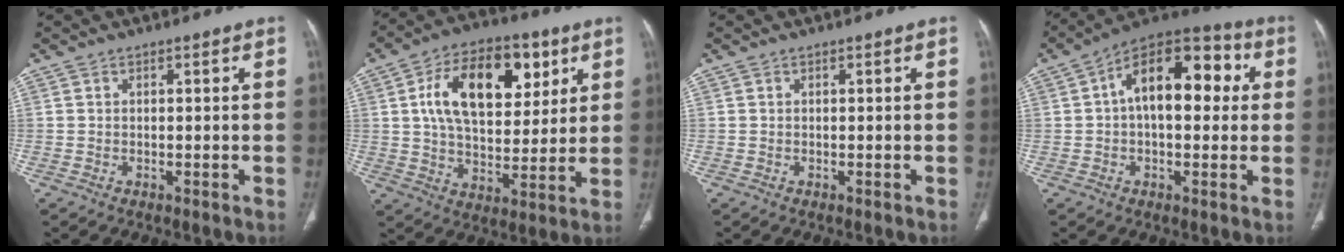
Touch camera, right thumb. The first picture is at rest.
{"total": 19.8, "force": [6.6, 11.5, 14.7], "torque": [-0.203, -0.008, 0.106]}
{"total": 0.0}
{"total": 16.7, "force": [2.7, 9.1, 13.7], "torque": [-0.178, 0.041, 0.032]}